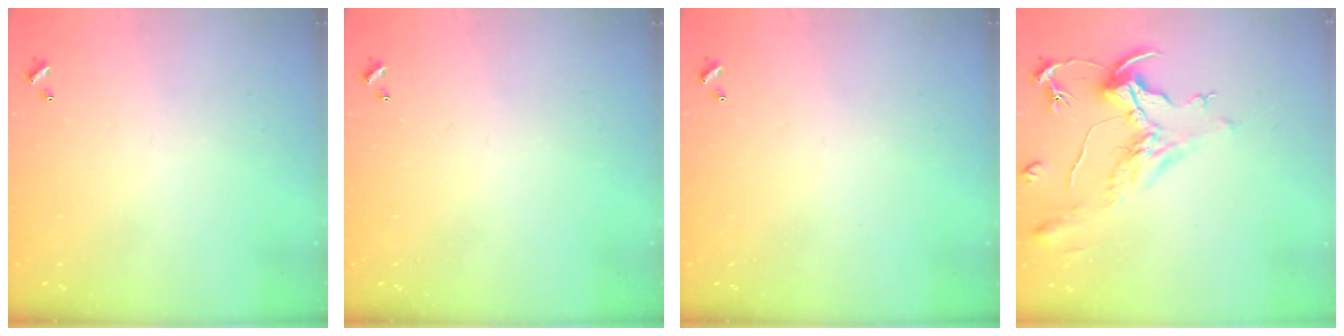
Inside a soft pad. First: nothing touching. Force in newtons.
{"total": 0.0}
{"total": 0.0}
{"total": 2.0, "press": 1.5, "slide": 1.3}